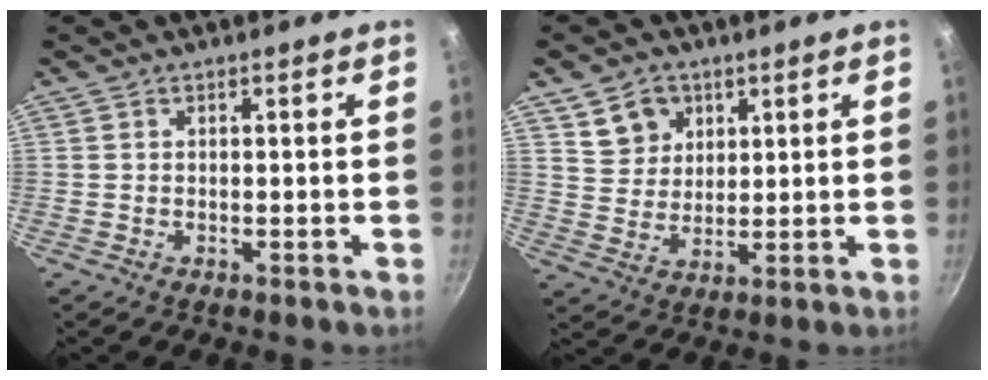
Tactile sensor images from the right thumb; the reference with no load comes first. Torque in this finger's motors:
{"motor_torque": [-1.00, 0.64, -0.13, 0.19, 0.11]}